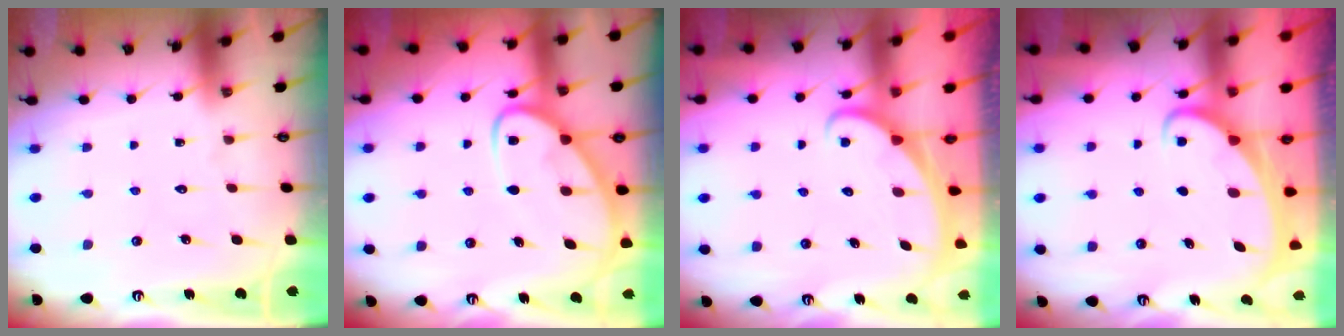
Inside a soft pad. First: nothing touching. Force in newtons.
{"total": 8.2, "press": 8.2, "slide": 0.8}
{"total": 2.1, "press": 2.1, "slide": 0.1}
{"total": 2.4, "press": 2.3, "slide": 0.3}